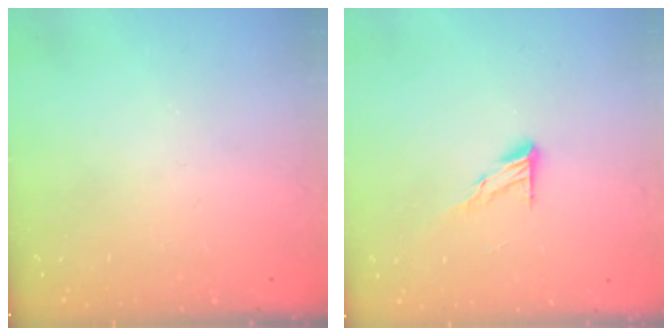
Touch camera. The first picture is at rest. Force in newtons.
{"total": 7.3, "press": 7.3, "slide": 0.4}